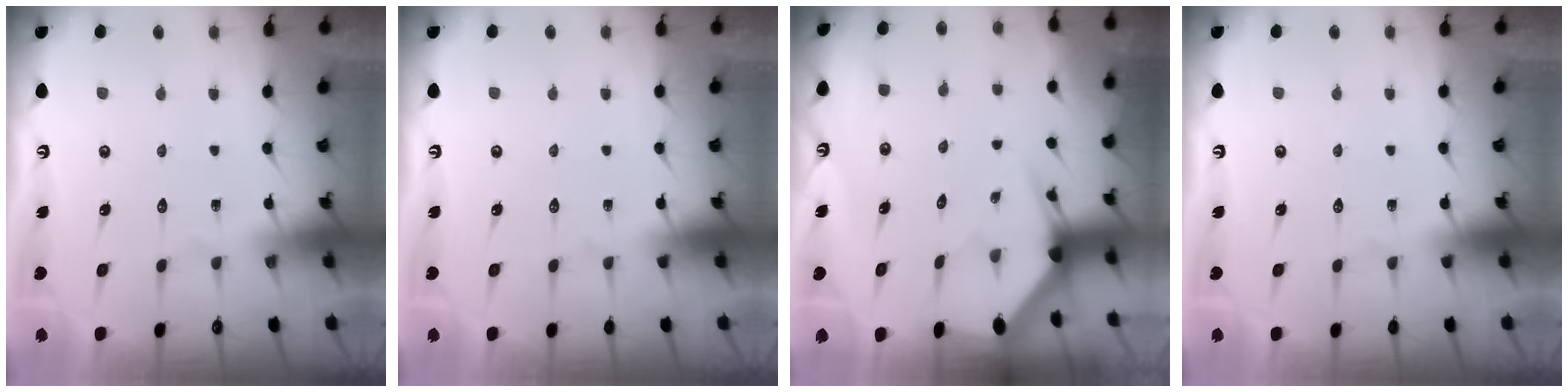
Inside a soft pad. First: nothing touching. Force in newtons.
{"total": 0.0}
{"total": 3.0, "press": 3.0, "slide": 0.1}
{"total": 0.0}